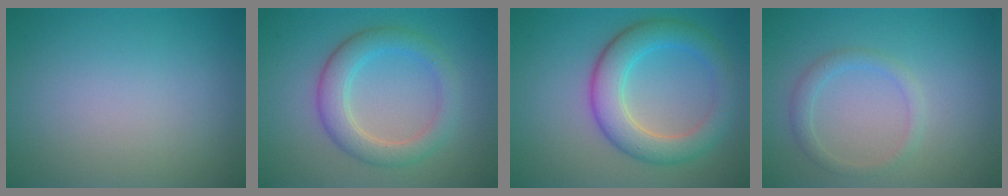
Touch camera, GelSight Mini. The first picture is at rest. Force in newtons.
{"total": 4.2, "press": 4.2, "slide": 0.4}
{"total": 5.6, "press": 5.6, "slide": 0.1}
{"total": 1.6, "press": 1.6, "slide": 0.1}